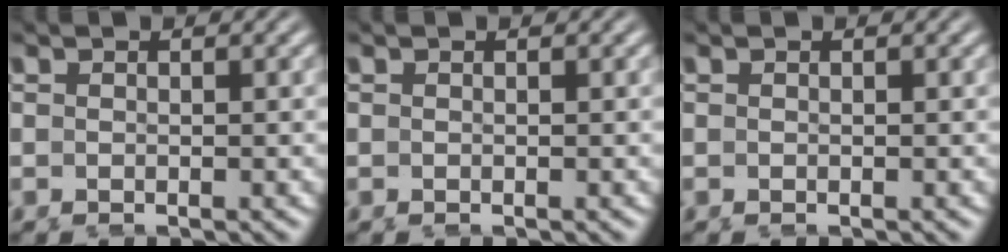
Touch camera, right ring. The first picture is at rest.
{"total": 0.0}
{"total": 0.0}